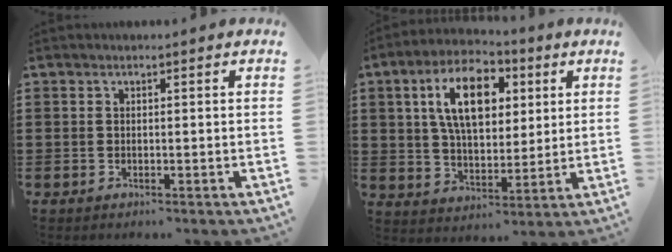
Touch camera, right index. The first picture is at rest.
{"total": 11.8, "force": [4.0, 6.4, 9.1], "torque": [-0.182, 0.013, 0.068]}